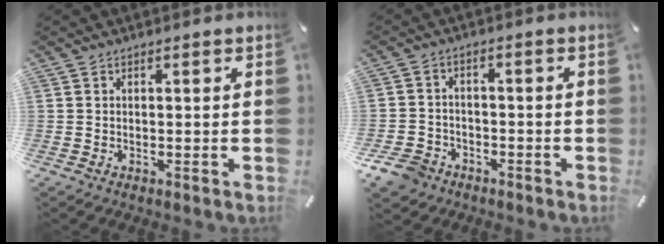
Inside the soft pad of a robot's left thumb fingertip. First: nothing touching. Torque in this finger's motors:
{"motor_torque": [-0.45, 0.70, 0.37, 0.34, 0.07]}